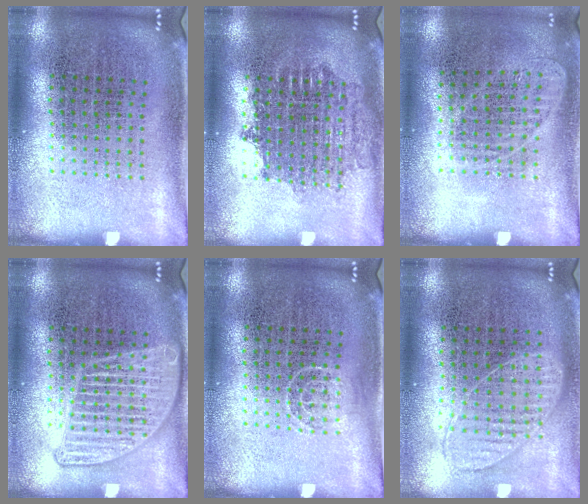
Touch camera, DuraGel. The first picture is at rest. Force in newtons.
{"total": 1.7, "press": 1.4, "slide": 1.0}
{"total": 0.9, "press": 0.8, "slide": 0.4}
{"total": 2.8, "press": 2.7, "slide": 0.3}
{"total": 0.7, "press": 0.4, "slide": 0.5}
{"total": 0.9, "press": 0.9, "slide": 0.2}